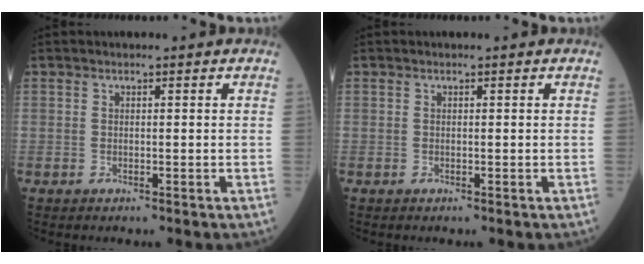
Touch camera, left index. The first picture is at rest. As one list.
[{"total": 0.0}]